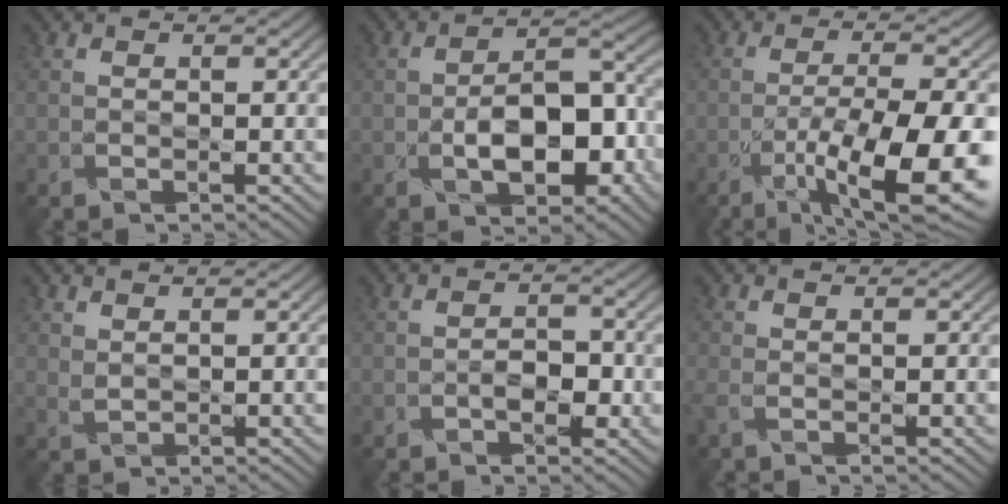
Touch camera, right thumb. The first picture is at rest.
{"total": 9.1, "force": [-3.0, 4.9, 7.1], "torque": [-0.107, -0.001, -0.048]}
{"total": 13.5, "force": [-6.6, 3.8, 11.2], "torque": [-0.197, -0.011, -0.101]}
{"total": 1.3, "force": [1.3, 0.0, -0.2], "torque": [-0.003, 0.000, 0.030]}
{"total": 2.6, "force": [-1.0, 1.6, 1.8], "torque": [-0.025, 0.005, -0.019]}
{"total": 1.2, "force": [-0.5, 0.1, 1.1], "torque": [-0.029, -0.002, -0.011]}